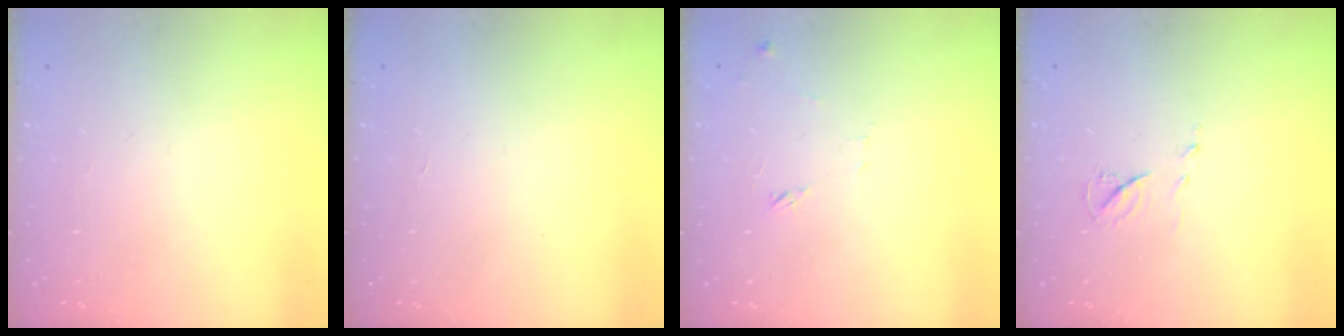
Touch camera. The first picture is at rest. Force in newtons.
{"total": 1.6, "press": 1.6, "slide": 0.1}
{"total": 9.4, "press": 9.4, "slide": 0.6}
{"total": 5.8, "press": 5.8, "slide": 0.5}